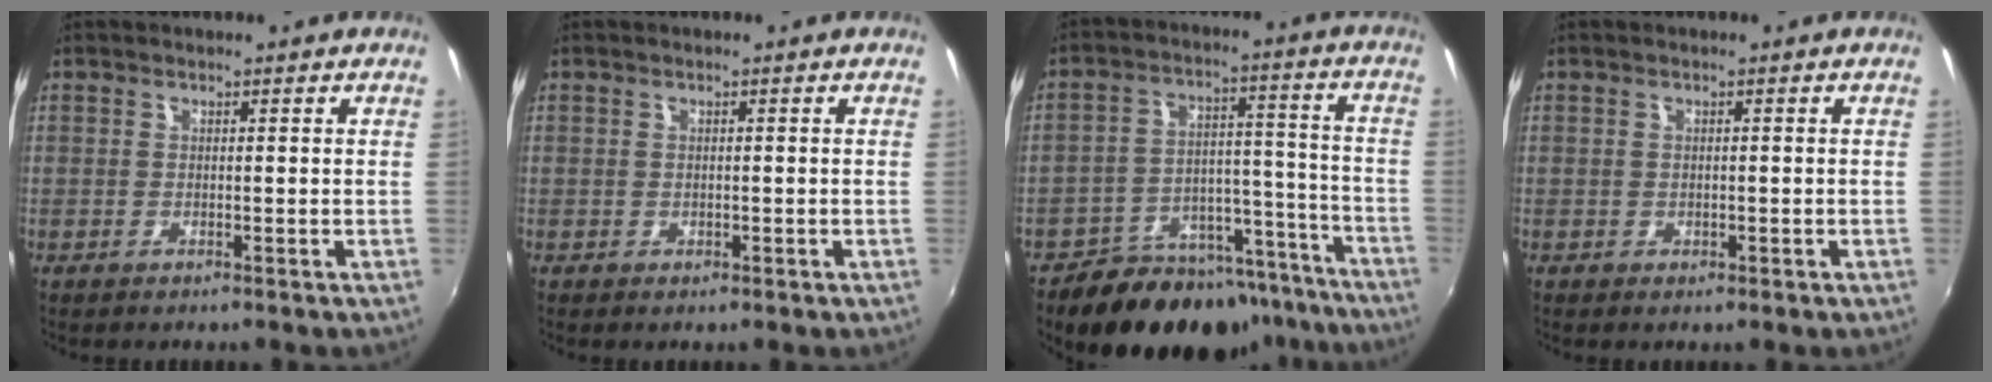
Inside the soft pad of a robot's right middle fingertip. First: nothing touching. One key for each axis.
{"total": 0.6, "fx": -0.3, "fy": 0.5, "fz": 0.2, "tx": 0.001, "ty": -0.003, "tz": -0.004}
{"total": 20.3, "fx": -16.8, "fy": 9.7, "fz": 6.1, "tx": -0.102, "ty": 0.056, "tz": -0.212}
{"total": 0.8, "fx": -0.3, "fy": 0.7, "fz": 0.3, "tx": -0.002, "ty": -0.003, "tz": -0.005}